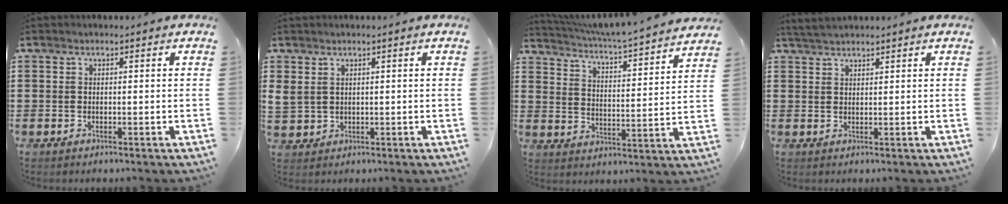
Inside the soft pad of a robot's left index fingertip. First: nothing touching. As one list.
[{"total": 1.7, "force": [1.0, 1.2, 0.7], "torque": [-0.020, 0.004, 0.019]}, {"total": 4.6, "force": [4.3, -0.8, 1.4], "torque": [-0.047, -0.042, 0.065]}, {"total": 2.4, "force": [2.3, 0.3, 0.6], "torque": [-0.018, 0.002, 0.045]}]